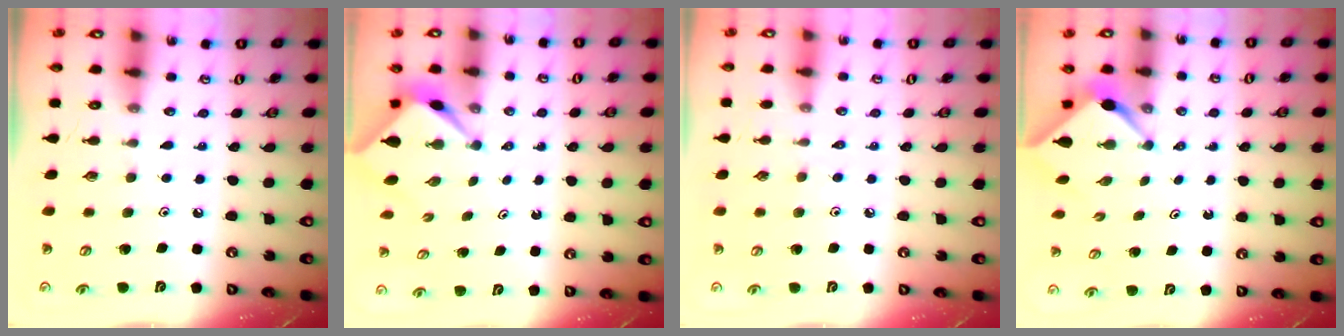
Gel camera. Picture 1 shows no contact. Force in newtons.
{"total": 2.4, "press": 2.4, "slide": 0.3}
{"total": 2.6, "press": 2.5, "slide": 0.6}
{"total": 2.6, "press": 2.6, "slide": 0.3}